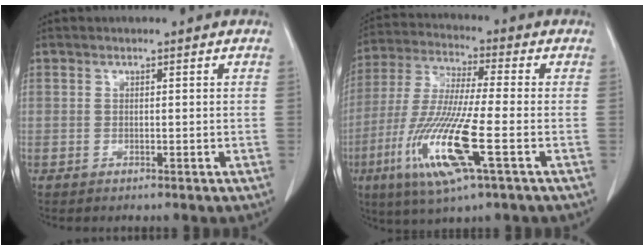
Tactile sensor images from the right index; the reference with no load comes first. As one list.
[{"total": 15.6, "force": [-5.4, 1.3, 14.6], "torque": [-0.310, -0.026, -0.102]}]